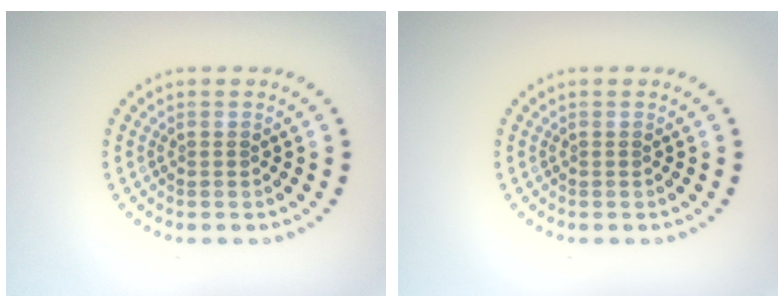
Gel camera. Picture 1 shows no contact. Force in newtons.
{"total": 0.0}